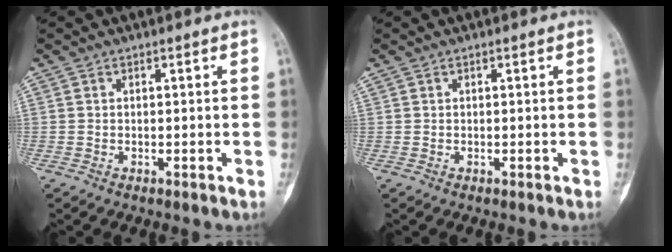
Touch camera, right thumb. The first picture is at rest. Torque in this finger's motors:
{"motor_torque": [0.10, 0.08, 0.03, 0.01, 0.01]}